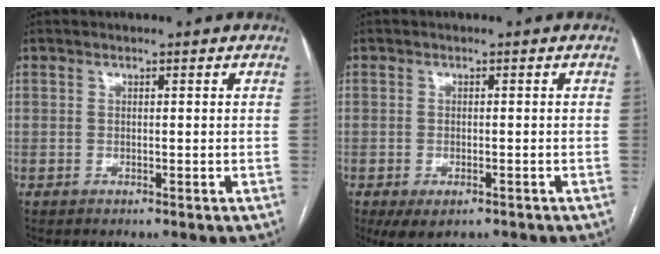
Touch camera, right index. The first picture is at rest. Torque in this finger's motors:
{"motor_torque": [0.83, -0.60, 0.19, 0.04]}